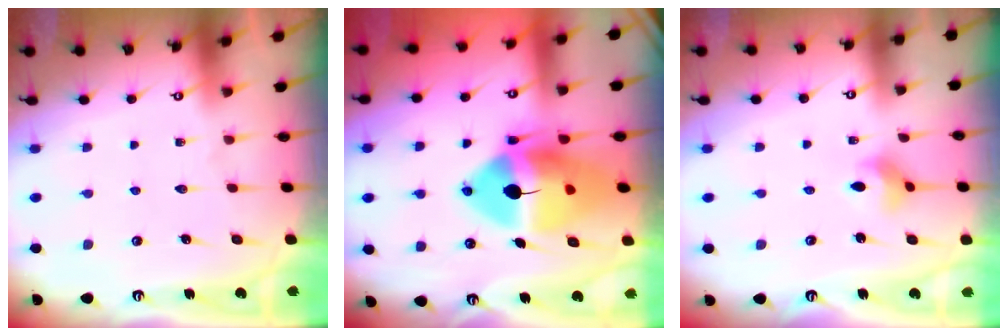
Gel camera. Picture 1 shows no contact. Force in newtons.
{"total": 19.4, "press": 19.2, "slide": 2.9}
{"total": 3.5, "press": 3.4, "slide": 0.7}